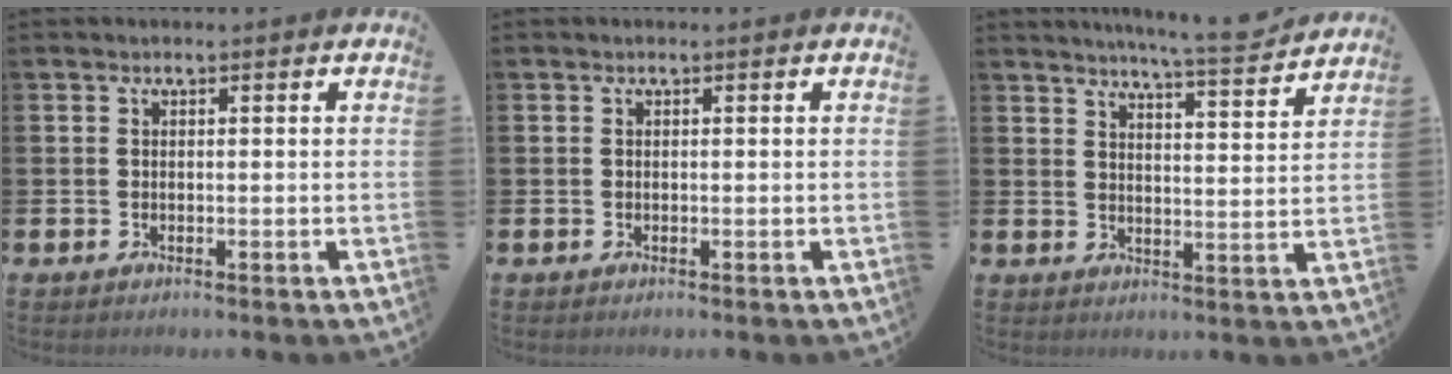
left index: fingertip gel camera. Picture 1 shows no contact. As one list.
[{"total": 0.0}, {"total": 7.0, "force": [6.7, -0.4, 2.0], "torque": [-0.036, -0.047, 0.114]}]